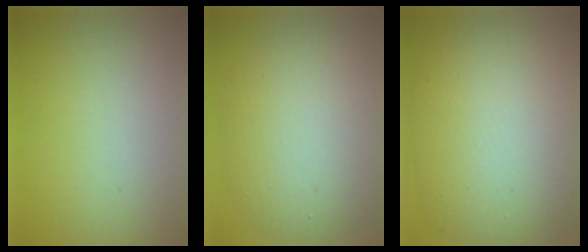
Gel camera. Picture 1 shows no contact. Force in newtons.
{"total": 8.3, "press": 8.2, "slide": 0.5}
{"total": 12.7, "press": 12.6, "slide": 0.8}